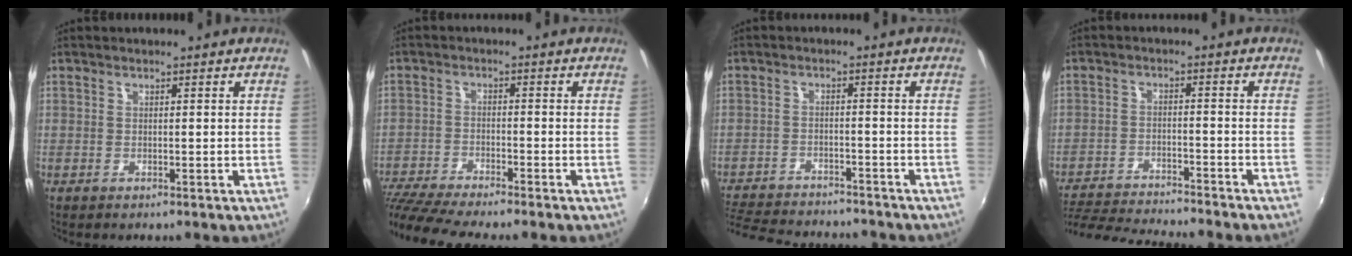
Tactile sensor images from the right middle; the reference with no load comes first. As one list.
[{"total": 10.6, "force": [-9.6, 0.0, 4.6], "torque": [-0.117, -0.030, -0.173]}, {"total": 15.2, "force": [-13.5, 4.1, 5.8], "torque": [-0.137, -0.010, -0.203]}, {"total": 14.3, "force": [-12.9, 0.5, 6.0], "torque": [-0.134, -0.016, -0.207]}]